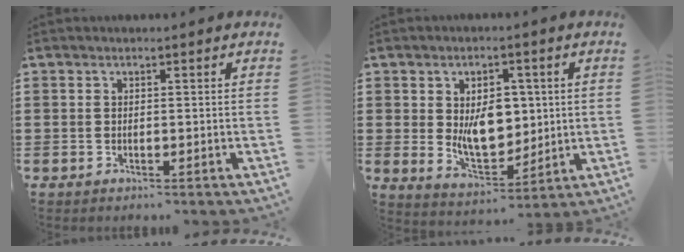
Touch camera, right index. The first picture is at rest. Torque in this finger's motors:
{"motor_torque": [1.42, 0.71, 0.49, 0.07]}